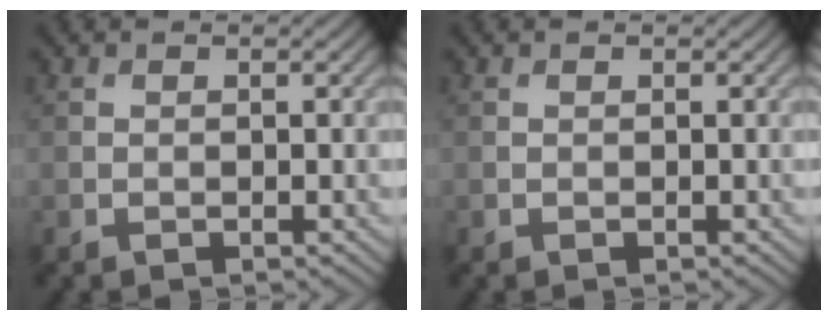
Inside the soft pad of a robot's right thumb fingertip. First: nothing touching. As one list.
[{"total": 0.0}]